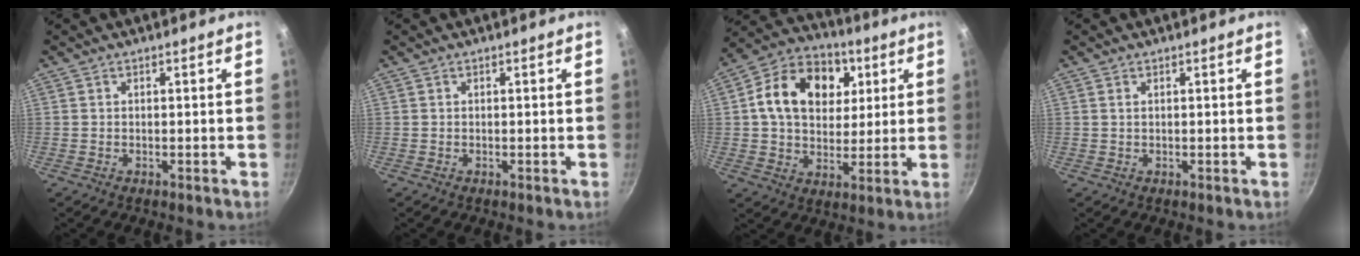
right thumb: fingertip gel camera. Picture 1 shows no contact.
{"total": 0.0}
{"total": 17.6, "force": [4.7, 13.1, 10.8], "torque": [-0.152, 0.009, 0.065]}
{"total": 0.6, "force": [0.2, 0.3, 0.4], "torque": [-0.008, 0.001, 0.004]}